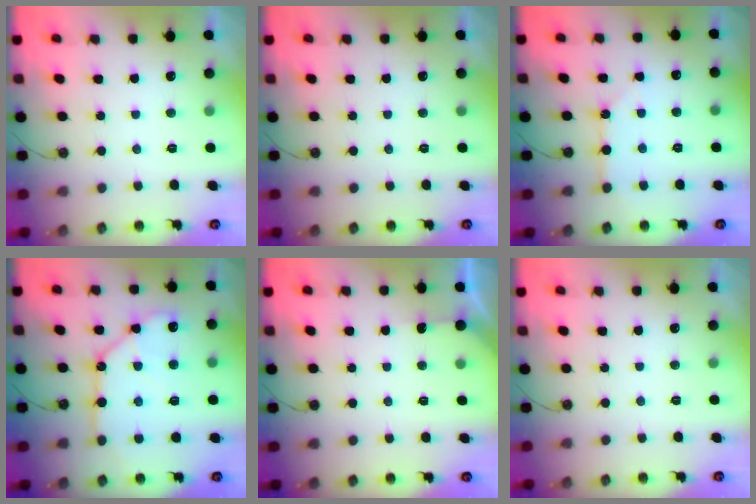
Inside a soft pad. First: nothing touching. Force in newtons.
{"total": 0.0}
{"total": 3.4, "press": 3.4, "slide": 0.1}
{"total": 12.4, "press": 12.3, "slide": 1.6}
{"total": 3.0, "press": 3.0, "slide": 0.3}
{"total": 0.0}